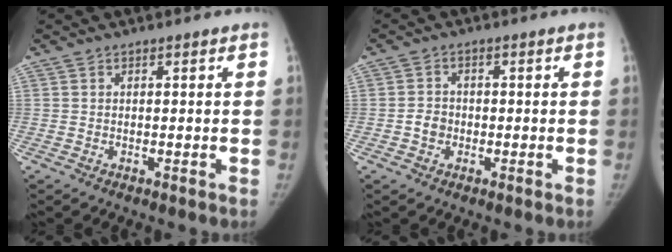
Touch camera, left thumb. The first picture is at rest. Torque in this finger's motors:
{"motor_torque": [-0.01, 0.02, 0.21, -0.12, 0.00]}